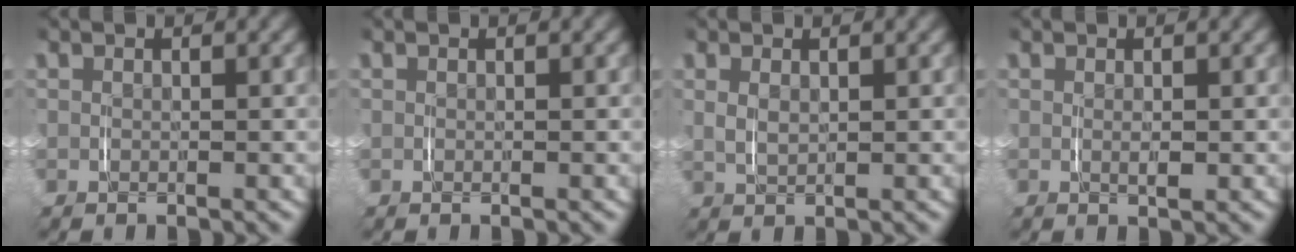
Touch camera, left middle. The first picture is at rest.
{"total": 0.0}
{"total": 0.9, "force": [0.5, 0.1, 0.7], "torque": [-0.019, -0.005, 0.016]}
{"total": 0.8, "force": [0.0, 0.0, 0.8], "torque": [-0.015, -0.007, 0.006]}